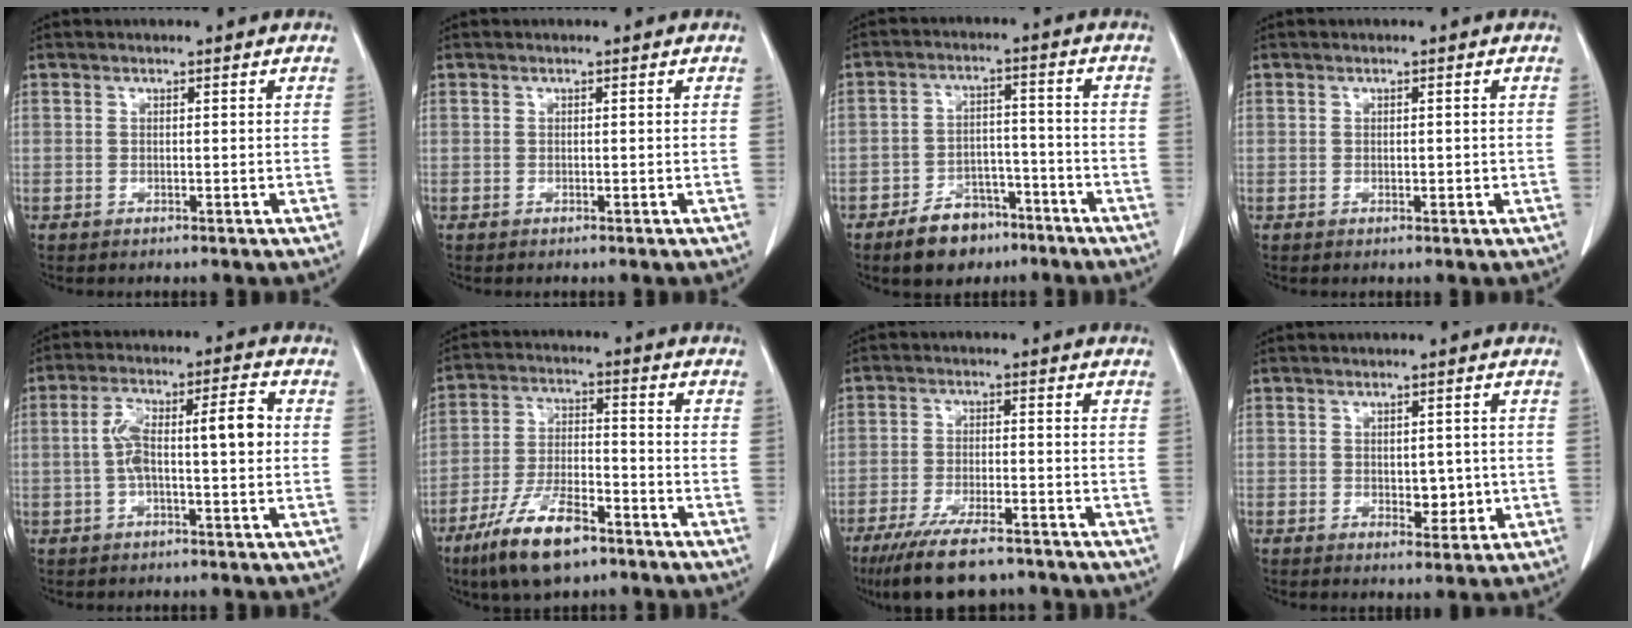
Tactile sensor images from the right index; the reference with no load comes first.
{"total": 0.0}
{"total": 8.6, "force": [-5.8, 5.2, 3.7], "torque": [-0.068, 0.017, -0.090]}
{"total": 1.6, "force": [-0.1, 0.9, 1.2], "torque": [-0.026, 0.001, 0.002]}
{"total": 10.1, "force": [0.1, 2.6, 9.8], "torque": [-0.180, 0.039, 0.002]}
{"total": 12.7, "force": [-8.1, 4.1, 8.8], "torque": [-0.175, -0.009, -0.144]}
{"total": 12.5, "force": [-9.4, 3.4, 7.5], "torque": [-0.134, -0.023, -0.154]}
{"total": 4.8, "force": [-0.5, 2.8, 3.8], "torque": [-0.051, 0.004, 0.005]}